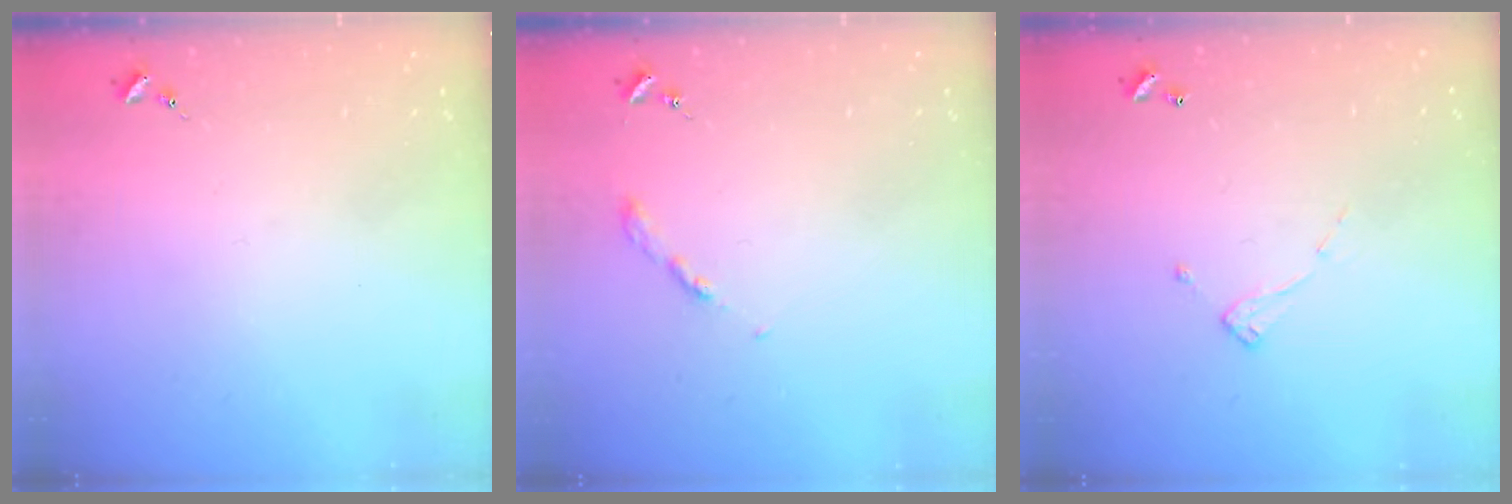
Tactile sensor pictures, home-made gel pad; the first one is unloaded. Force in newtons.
{"total": 2.7, "press": 2.6, "slide": 0.3}
{"total": 6.5, "press": 6.5, "slide": 0.2}